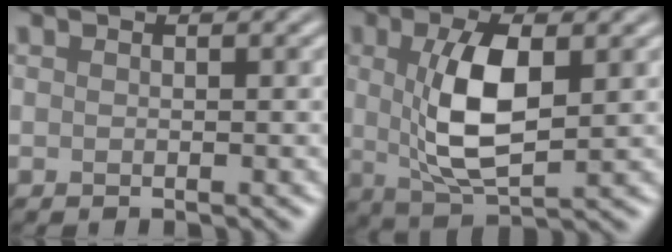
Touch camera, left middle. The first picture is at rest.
{"total": 6.9, "force": [0.9, 2.9, 6.2], "torque": [-0.128, -0.002, 0.021]}